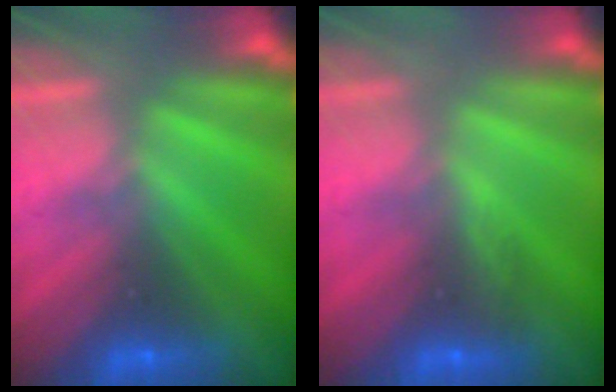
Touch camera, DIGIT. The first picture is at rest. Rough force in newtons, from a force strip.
{"total": 2.9}